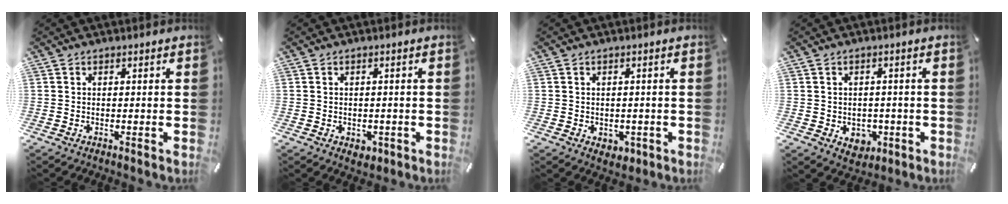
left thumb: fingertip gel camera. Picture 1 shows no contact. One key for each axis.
{"total": 2.2, "fx": -0.8, "fy": 1.9, "fz": 0.9, "tx": -0.013, "ty": 0.004, "tz": -0.014}
{"total": 2.4, "fx": -0.6, "fy": 2.2, "fz": 0.8, "tx": -0.004, "ty": 0.000, "tz": -0.012}
{"total": 4.7, "fx": -1.0, "fy": 4.2, "fz": 2.0, "tx": -0.010, "ty": 0.002, "tz": -0.018}